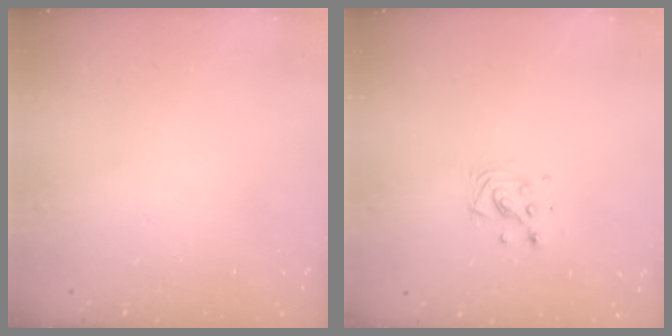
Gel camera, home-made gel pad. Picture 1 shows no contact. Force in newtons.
{"total": 6.3, "press": 6.1, "slide": 1.7}